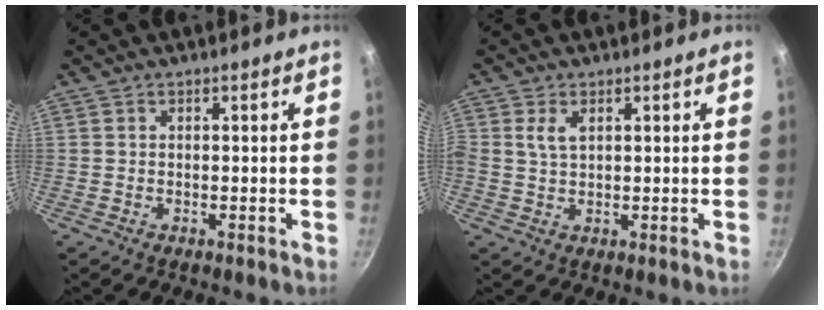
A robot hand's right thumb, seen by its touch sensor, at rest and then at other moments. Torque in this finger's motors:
{"motor_torque": [-0.19, 0.23, 0.30, 0.55, 0.07]}